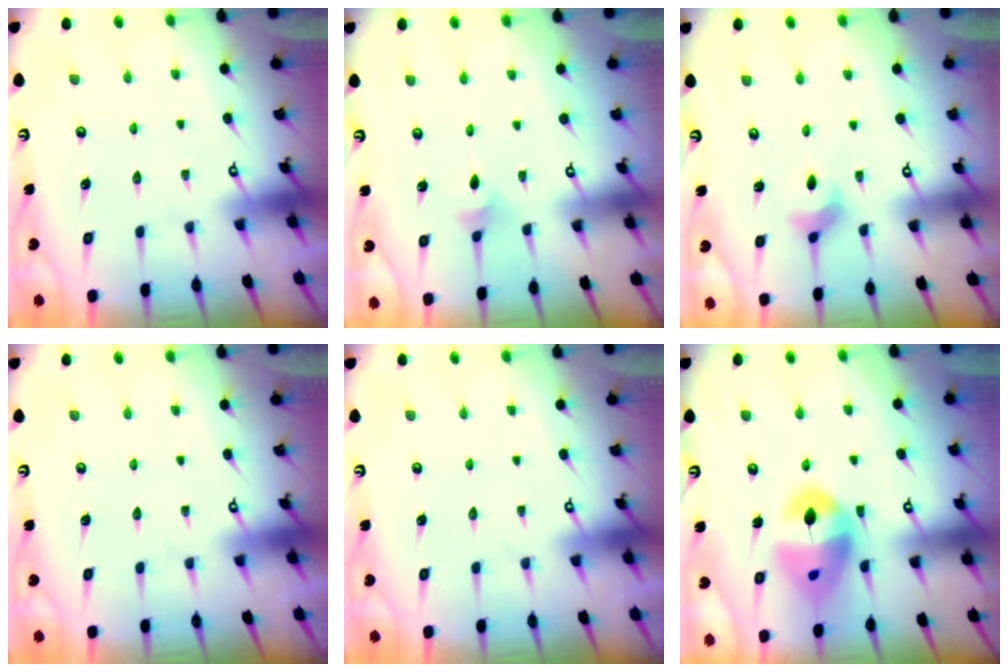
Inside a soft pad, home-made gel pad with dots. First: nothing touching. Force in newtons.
{"total": 2.9, "press": 2.8, "slide": 0.7}
{"total": 3.9, "press": 3.8, "slide": 0.8}
{"total": 0.0}
{"total": 0.0}
{"total": 14.3, "press": 14.2, "slide": 1.7}